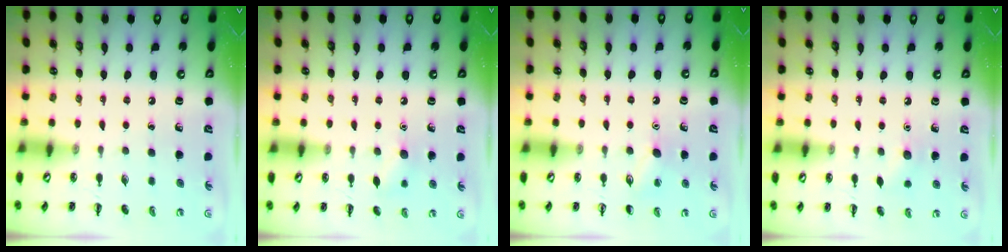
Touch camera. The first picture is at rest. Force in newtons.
{"total": 7.8, "press": 7.7, "slide": 1.6}
{"total": 8.0, "press": 7.8, "slide": 1.9}
{"total": 5.9, "press": 5.7, "slide": 1.4}